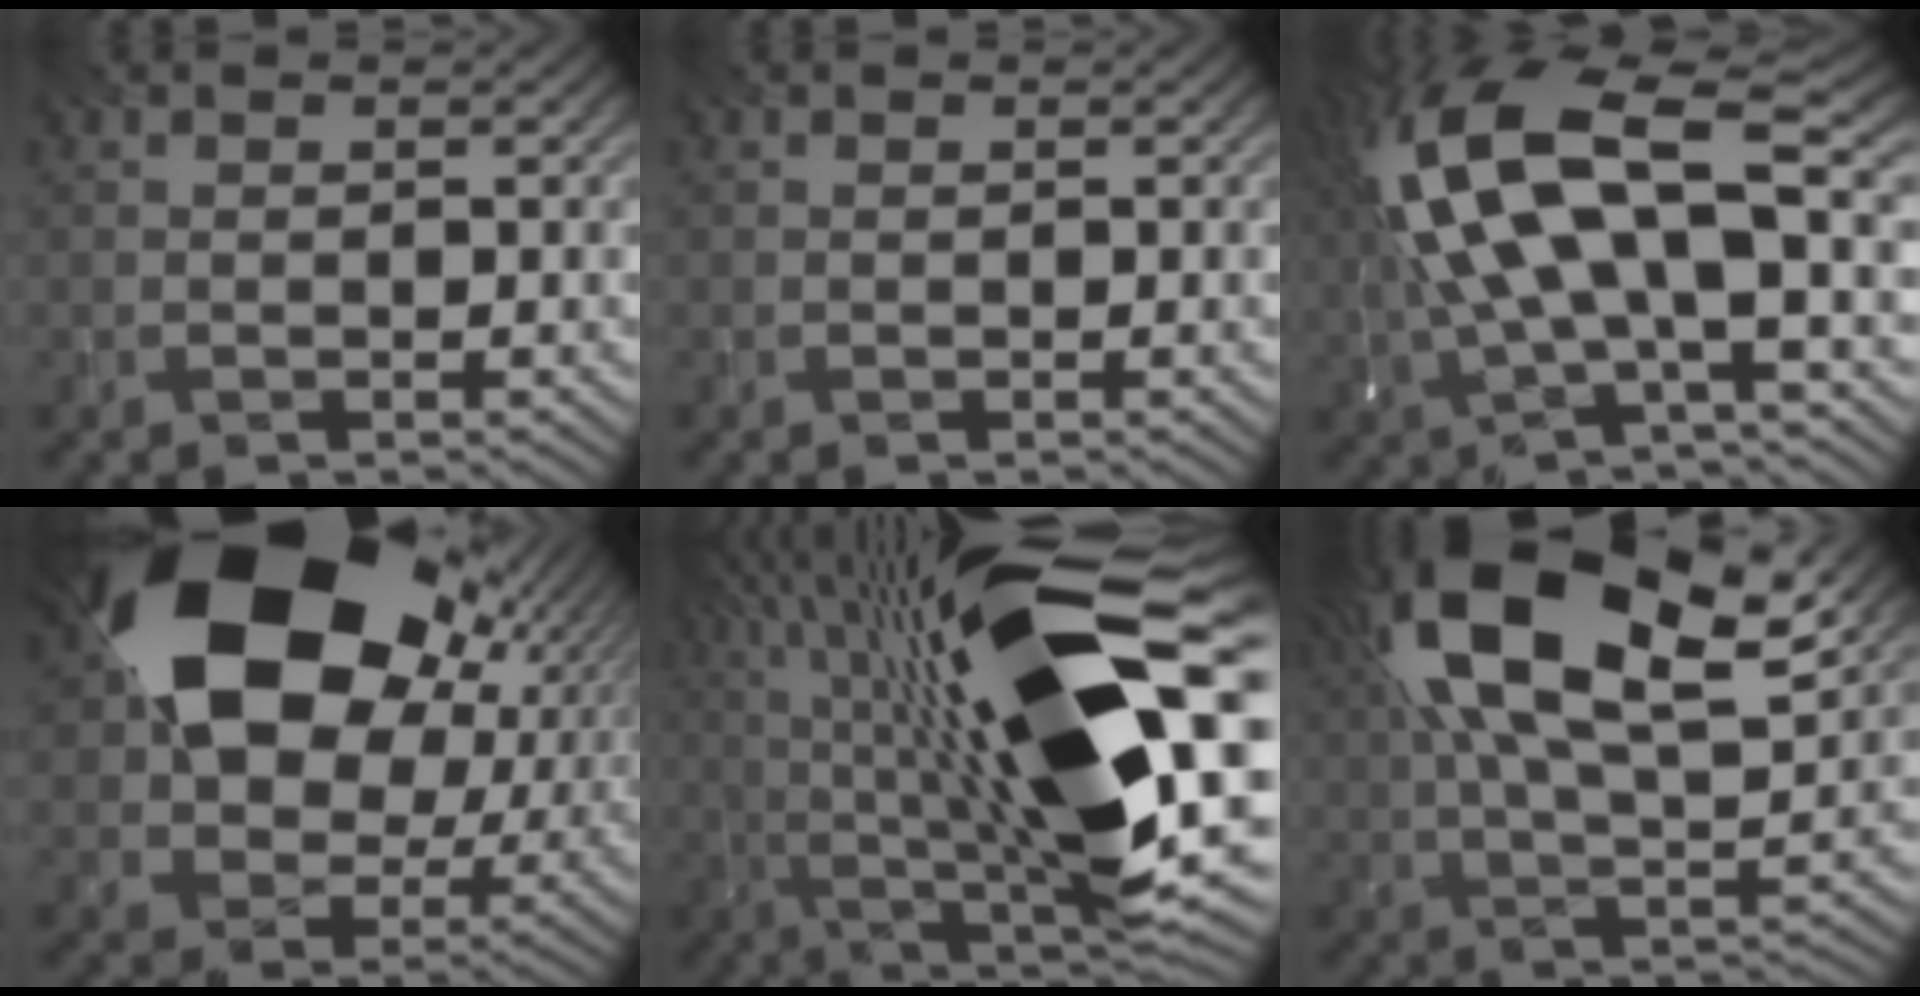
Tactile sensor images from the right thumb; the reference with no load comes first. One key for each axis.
{"total": 0.0}
{"total": 15.7, "fx": 1.4, "fy": 5.6, "fz": 14.6, "tx": -0.328, "ty": 0.013, "tz": 0.025}
{"total": 19.9, "fx": 5.8, "fy": 14.3, "fz": 12.7, "tx": -0.237, "ty": 0.000, "tz": 0.120}
{"total": 20.9, "fx": 2.3, "fy": 6.4, "fz": 19.8, "tx": -0.350, "ty": 0.030, "tz": 0.036}
{"total": 19.6, "fx": 7.6, "fy": 9.5, "fz": 15.4, "tx": -0.299, "ty": 0.037, "tz": 0.111}